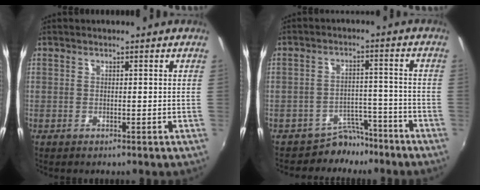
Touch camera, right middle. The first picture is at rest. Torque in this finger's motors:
{"motor_torque": [-0.39, -0.33, -0.08, -0.02]}